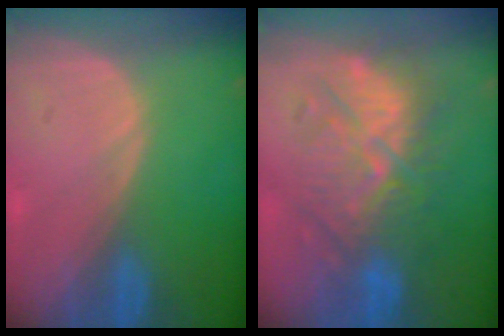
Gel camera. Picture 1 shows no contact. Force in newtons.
{"total": 10.1, "press": 10.0, "slide": 0.4}